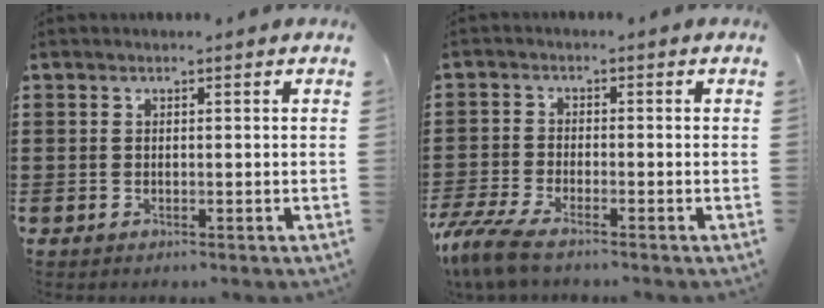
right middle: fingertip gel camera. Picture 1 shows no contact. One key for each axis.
{"total": 5.1, "fx": -4.3, "fy": 0.9, "fz": 2.6, "tx": -0.086, "ty": -0.016, "tz": -0.094}